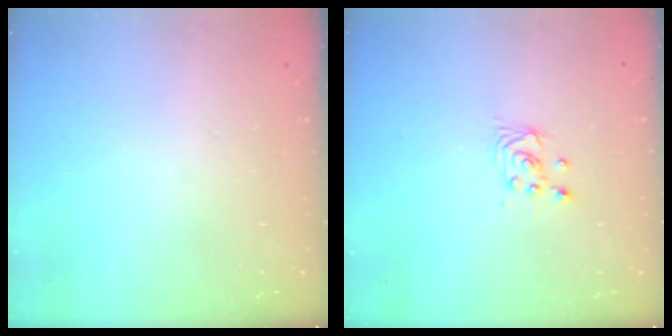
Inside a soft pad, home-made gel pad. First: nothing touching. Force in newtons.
{"total": 2.2, "press": 2.2, "slide": 0.2}